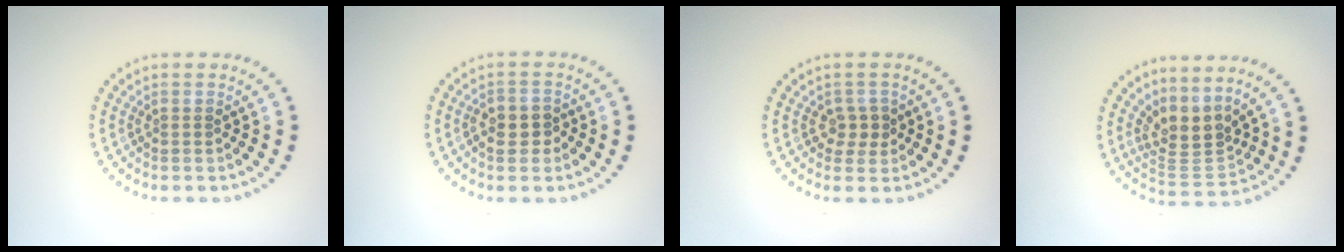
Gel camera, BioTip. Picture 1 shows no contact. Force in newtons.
{"total": 1.9, "press": 1.9, "slide": 0.5}
{"total": 1.9, "press": 1.8, "slide": 0.7}
{"total": 3.6, "press": 2.7, "slide": 2.4}